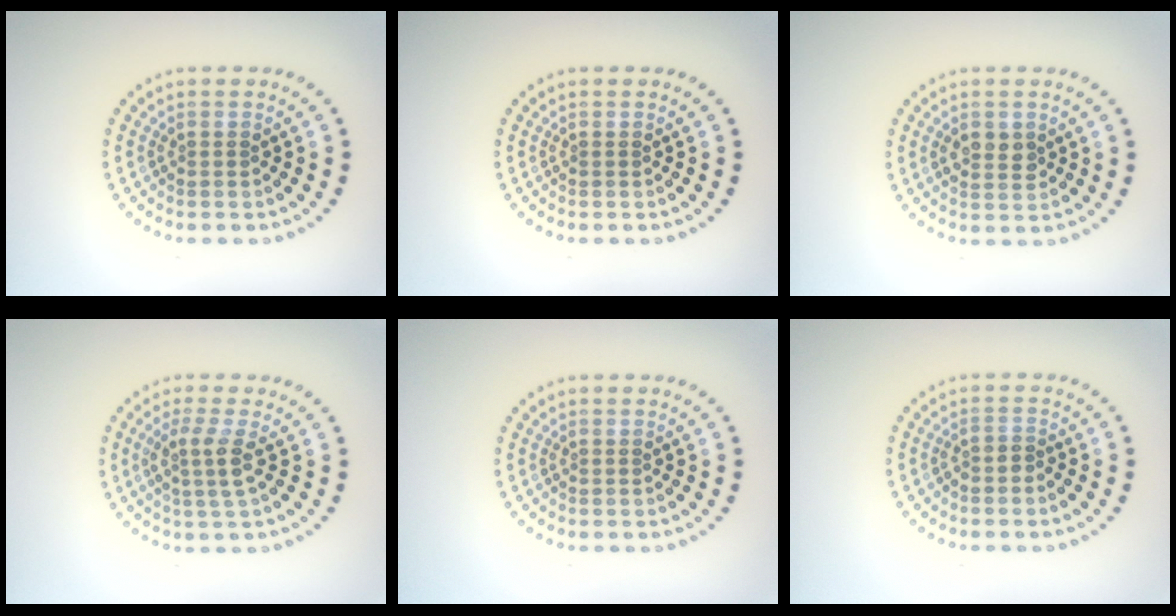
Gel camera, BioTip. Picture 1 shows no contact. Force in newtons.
{"total": 0.0}
{"total": 2.1, "press": 2.0, "slide": 0.3}
{"total": 2.5, "press": 2.1, "slide": 1.5}
{"total": 0.0}
{"total": 1.0, "press": 0.6, "slide": 0.8}